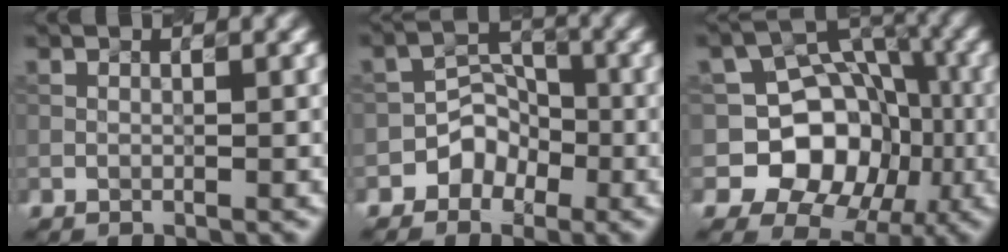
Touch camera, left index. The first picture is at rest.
{"total": 2.6, "force": [-1.7, 1.9, 0.2], "torque": [0.011, 0.013, -0.020]}
{"total": 8.9, "force": [-2.2, 7.8, 3.6], "torque": [-0.037, 0.014, -0.060]}